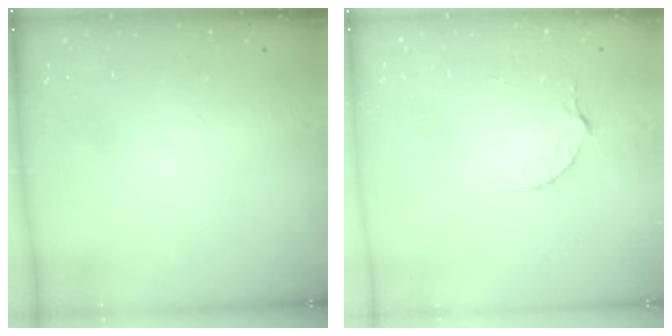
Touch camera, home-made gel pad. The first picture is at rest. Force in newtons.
{"total": 4.1, "press": 4.1, "slide": 0.4}